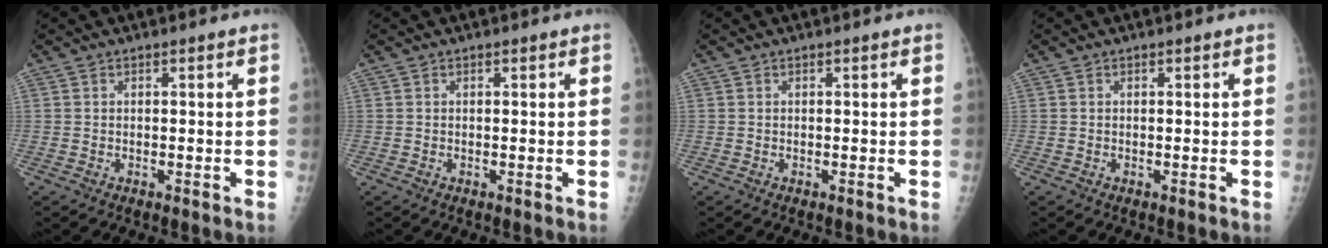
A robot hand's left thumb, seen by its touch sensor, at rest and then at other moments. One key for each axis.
{"total": 0.0}
{"total": 0.0}
{"total": 0.0}